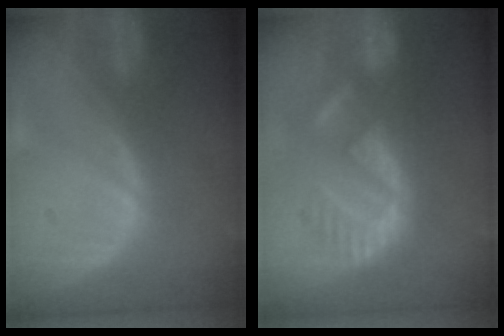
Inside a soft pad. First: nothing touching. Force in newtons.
{"total": 8.4, "press": 8.2, "slide": 1.9}